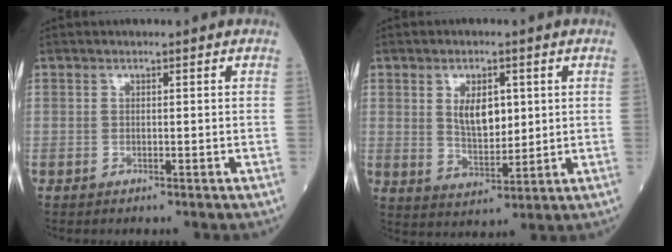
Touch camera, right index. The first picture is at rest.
{"total": 6.6, "force": [1.7, 3.2, 5.5], "torque": [-0.099, 0.000, 0.039]}